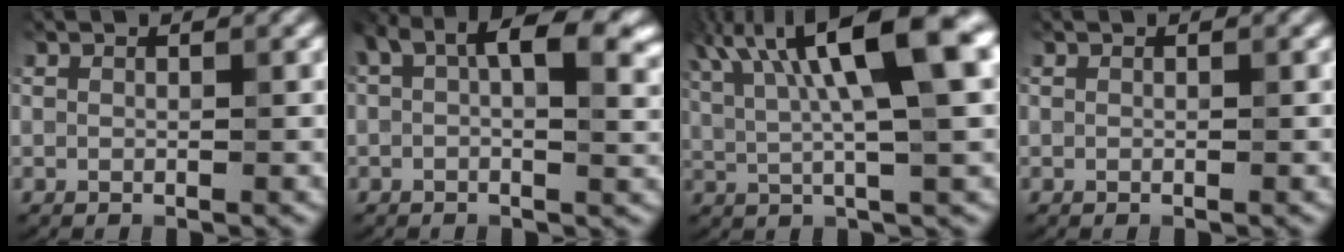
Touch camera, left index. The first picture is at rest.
{"total": 7.3, "force": [1.8, 3.2, 6.3], "torque": [-0.097, 0.014, 0.031]}
{"total": 12.6, "force": [4.4, 3.5, 11.3], "torque": [-0.180, 0.019, 0.085]}
{"total": 0.0}